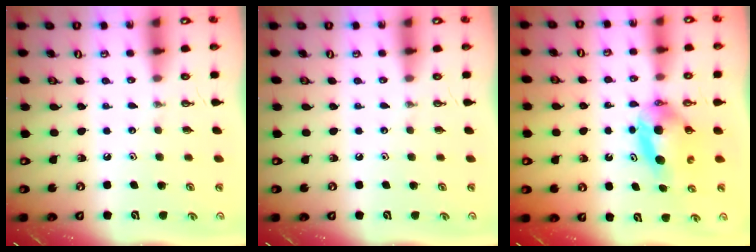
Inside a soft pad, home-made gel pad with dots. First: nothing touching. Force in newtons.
{"total": 0.0}
{"total": 6.6, "press": 6.2, "slide": 2.4}